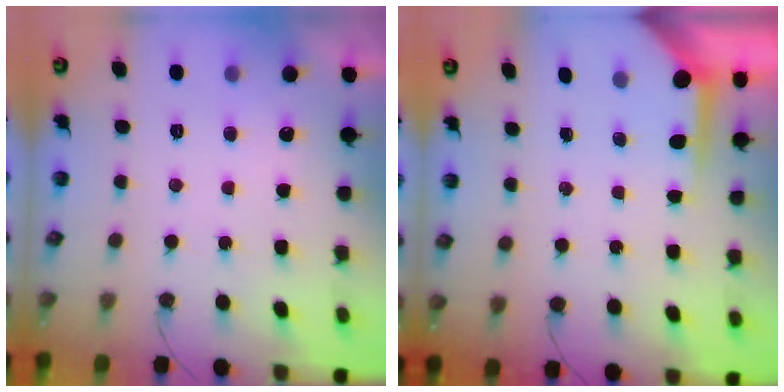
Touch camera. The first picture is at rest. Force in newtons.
{"total": 6.5, "press": 6.5, "slide": 0.2}